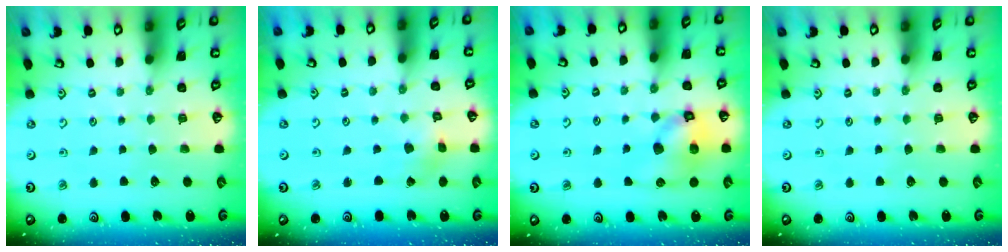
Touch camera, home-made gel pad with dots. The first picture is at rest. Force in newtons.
{"total": 1.4, "press": 1.4, "slide": 0.1}
{"total": 11.4, "press": 11.3, "slide": 1.7}
{"total": 0.0}